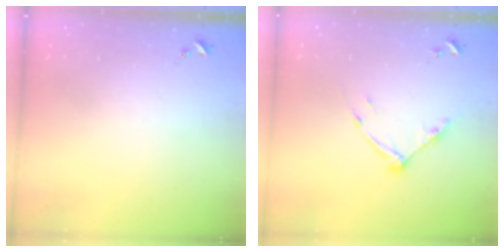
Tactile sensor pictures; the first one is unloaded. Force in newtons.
{"total": 9.0, "press": 9.0, "slide": 0.7}